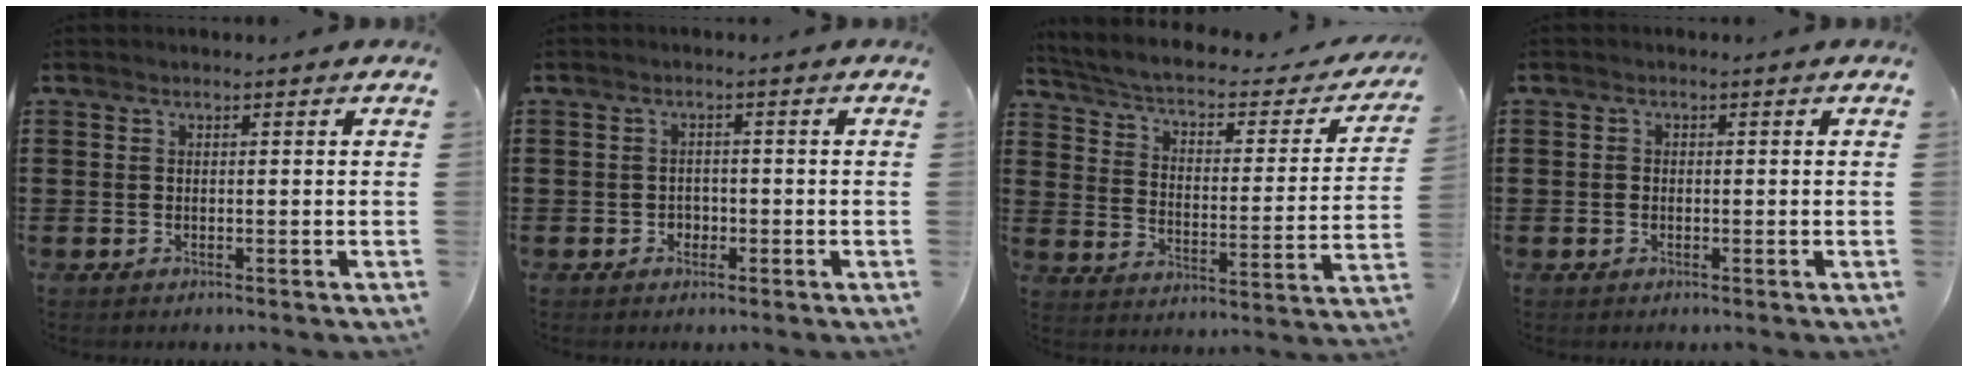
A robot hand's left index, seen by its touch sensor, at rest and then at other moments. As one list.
[{"total": 1.5, "force": [-0.7, 1.3, 0.3], "torque": [-0.011, 0.001, -0.019]}, {"total": 3.2, "force": [2.2, 0.8, 2.1], "torque": [-0.056, -0.026, 0.027]}, {"total": 0.8, "force": [-0.3, 0.7, 0.4], "torque": [-0.010, 0.001, -0.007]}]